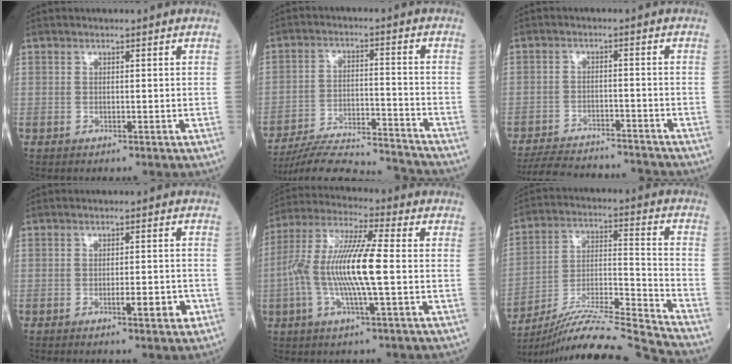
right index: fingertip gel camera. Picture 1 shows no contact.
{"total": 16.5, "force": [-16.1, 0.7, 3.5], "torque": [-0.066, 0.009, -0.247]}
{"total": 13.0, "force": [-12.4, 2.4, 3.1], "torque": [-0.055, 0.006, -0.180]}
{"total": 3.7, "force": [-1.5, 0.6, 3.4], "torque": [-0.049, -0.001, -0.019]}
{"total": 13.5, "force": [-1.5, 1.0, 13.4], "torque": [-0.271, 0.006, -0.037]}
{"total": 20.8, "force": [-19.5, -2.9, 6.7], "torque": [-0.132, -0.013, -0.329]}